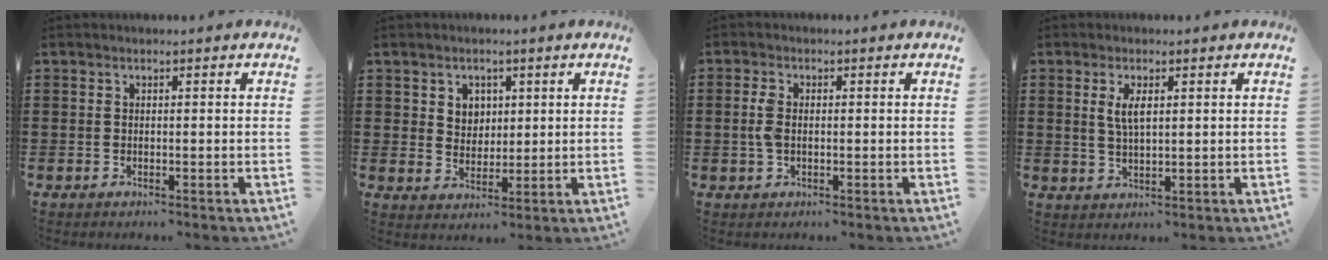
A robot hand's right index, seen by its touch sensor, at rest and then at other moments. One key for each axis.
{"total": 3.5, "fx": 1.7, "fy": 3.1, "fz": 0.6, "tx": -0.018, "ty": 0.009, "tz": 0.028}
{"total": 3.0, "fx": 0.0, "fy": 1.6, "fz": 2.5, "tx": -0.066, "ty": -0.001, "tz": -0.005}
{"total": 3.3, "fx": 1.1, "fy": 1.2, "fz": 2.9, "tx": -0.062, "ty": 0.006, "tz": 0.017}